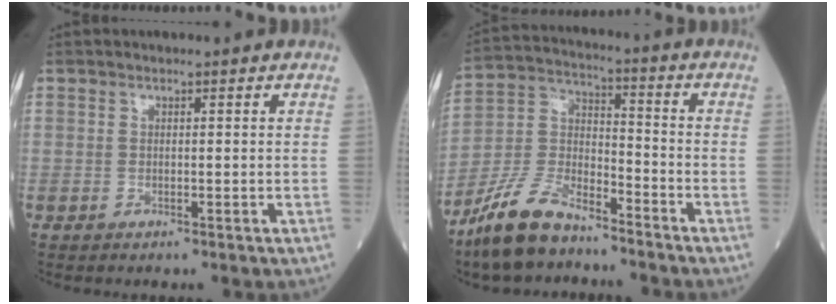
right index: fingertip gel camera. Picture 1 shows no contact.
{"total": 11.9, "force": [-9.6, 4.1, 5.8], "torque": [-0.130, 0.003, -0.189]}